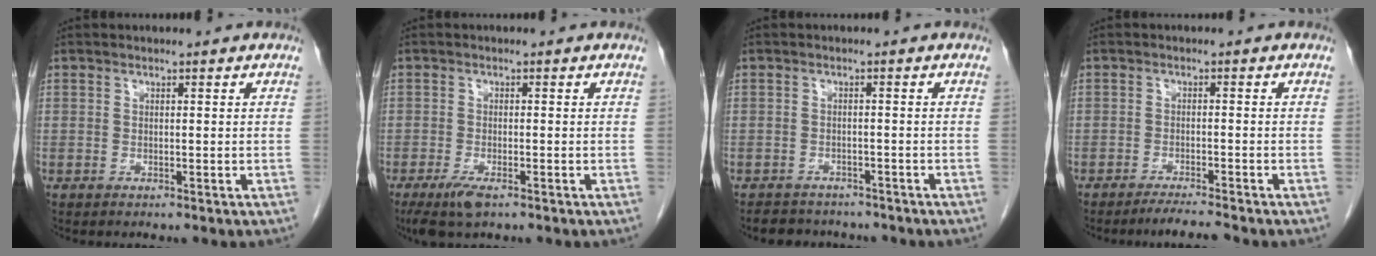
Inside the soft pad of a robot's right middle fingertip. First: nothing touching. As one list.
[{"total": 4.1, "force": [-2.6, 1.1, 3.0], "torque": [-0.064, -0.009, -0.043]}, {"total": 6.0, "force": [-5.4, 2.4, 1.0], "torque": [-0.012, 0.003, -0.071]}, {"total": 3.5, "force": [-3.2, -0.7, 1.3], "torque": [-0.027, -0.015, -0.054]}]